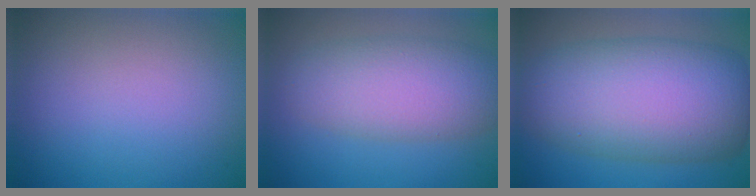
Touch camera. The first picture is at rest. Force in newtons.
{"total": 6.5, "press": 6.5, "slide": 0.4}
{"total": 12.3, "press": 12.3, "slide": 0.1}